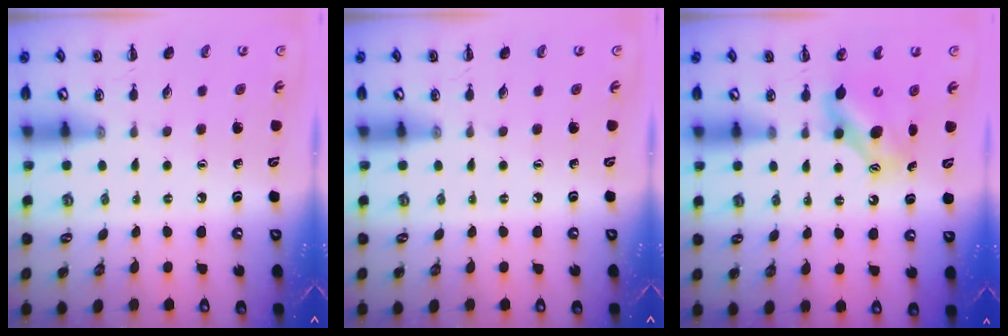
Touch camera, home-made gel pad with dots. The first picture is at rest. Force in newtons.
{"total": 0.0}
{"total": 7.4, "press": 7.3, "slide": 1.1}